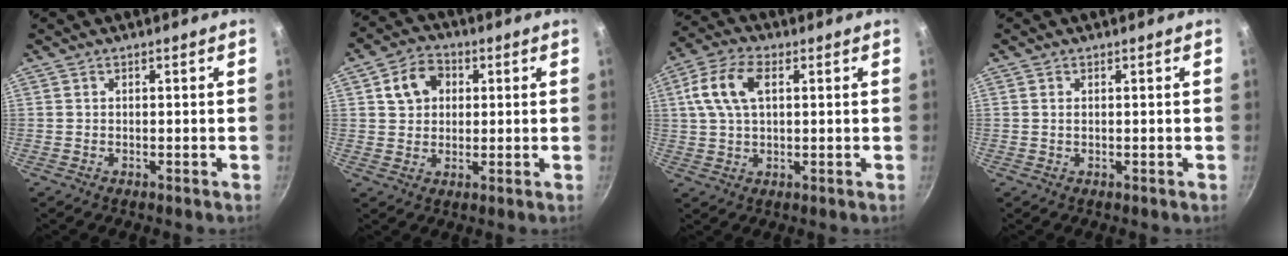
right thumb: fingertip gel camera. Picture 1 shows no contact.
{"total": 7.8, "force": [2.1, 6.1, 4.3], "torque": [-0.052, 0.005, 0.031]}
{"total": 9.7, "force": [2.5, 5.4, 7.7], "torque": [-0.161, 0.018, 0.045]}
{"total": 0.7, "force": [0.2, 0.4, 0.5], "torque": [-0.012, 0.000, 0.005]}